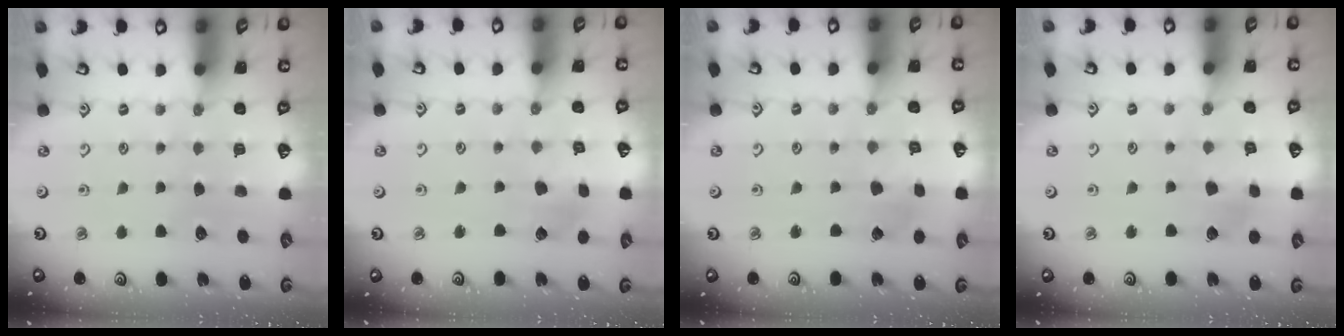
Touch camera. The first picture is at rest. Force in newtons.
{"total": 3.0, "press": 2.9, "slide": 0.5}
{"total": 2.0, "press": 1.9, "slide": 0.3}
{"total": 4.1, "press": 4.1, "slide": 0.6}